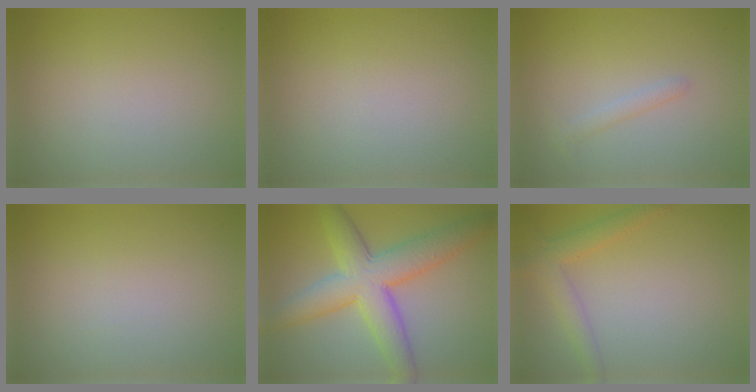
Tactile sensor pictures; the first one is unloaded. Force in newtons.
{"total": 0.0}
{"total": 1.1, "press": 1.1, "slide": 0.0}
{"total": 0.0}
{"total": 7.6, "press": 7.6, "slide": 0.2}
{"total": 2.9, "press": 2.9, "slide": 0.1}